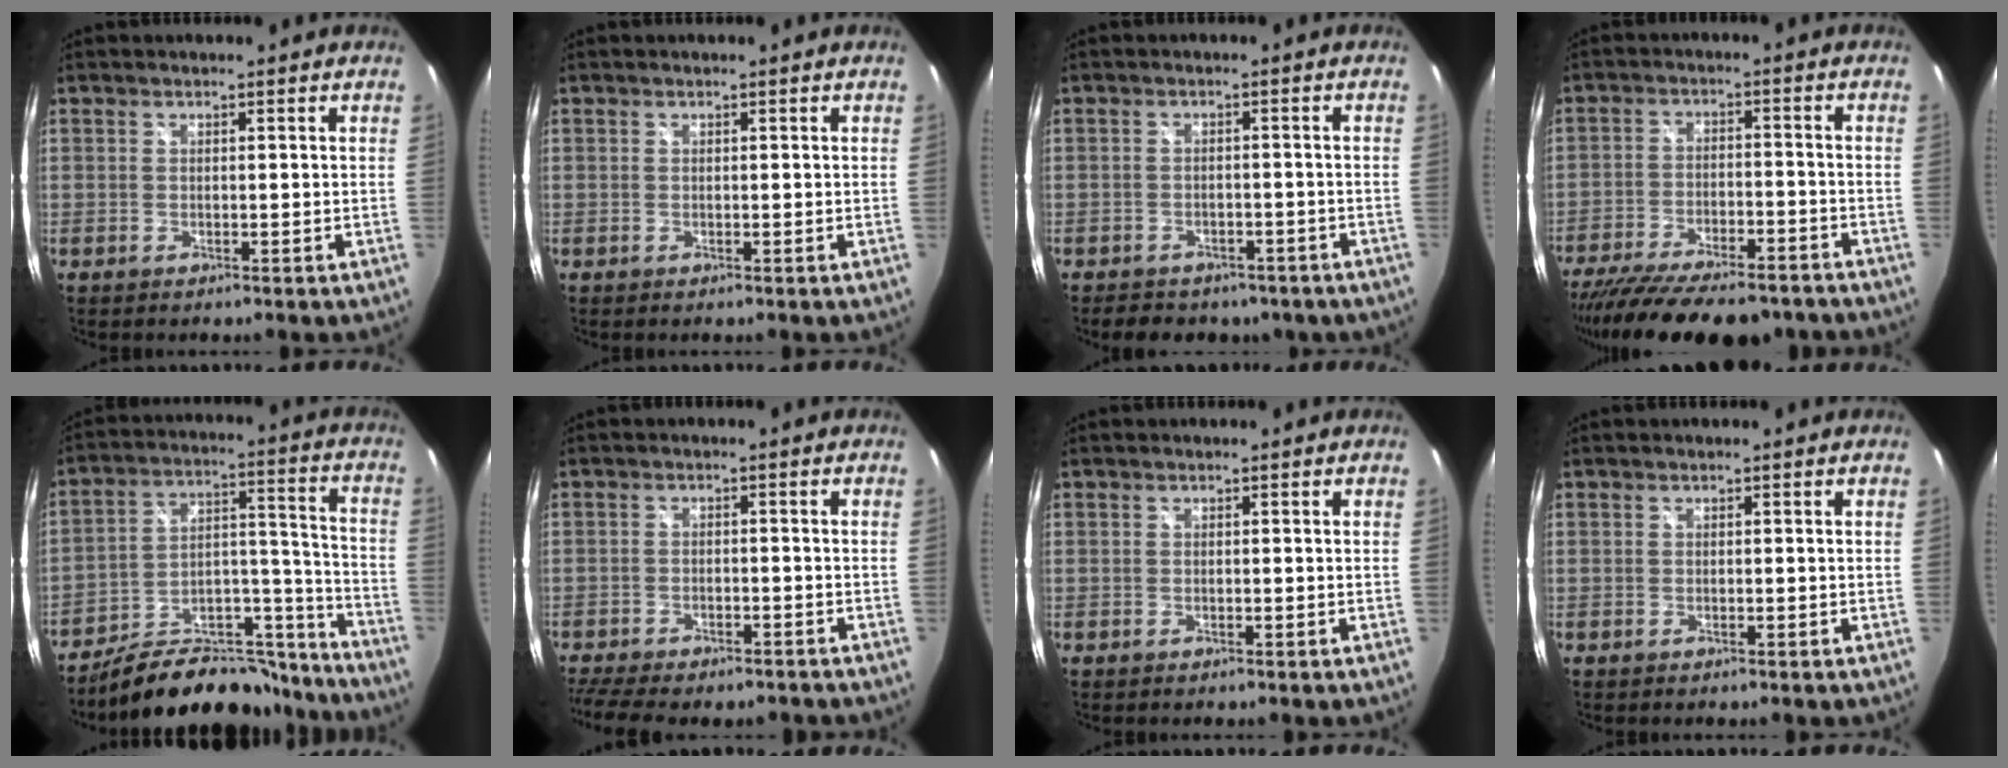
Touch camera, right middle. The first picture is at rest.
{"total": 0.0}
{"total": 10.3, "force": [-7.5, 5.8, 4.1], "torque": [-0.090, 0.003, -0.087]}
{"total": 21.6, "force": [-17.9, 6.3, 10.4], "torque": [-0.204, -0.039, -0.260]}
{"total": 21.4, "force": [-18.1, 8.2, 8.0], "torque": [-0.115, 0.063, -0.254]}
{"total": 11.9, "force": [-9.9, 3.6, 5.4], "torque": [-0.128, -0.031, -0.150]}
{"total": 0.0}
{"total": 0.0}